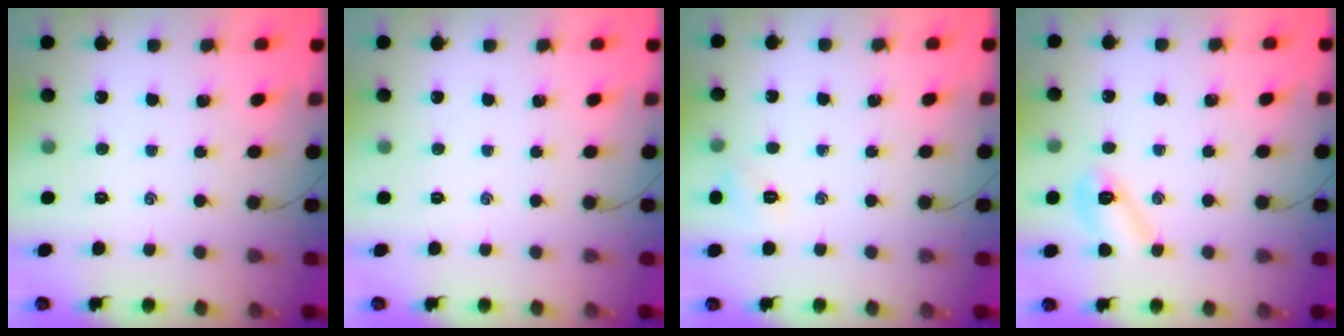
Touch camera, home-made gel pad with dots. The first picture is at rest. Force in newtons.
{"total": 0.0}
{"total": 4.8, "press": 4.7, "slide": 1.3}
{"total": 6.0, "press": 5.9, "slide": 0.8}